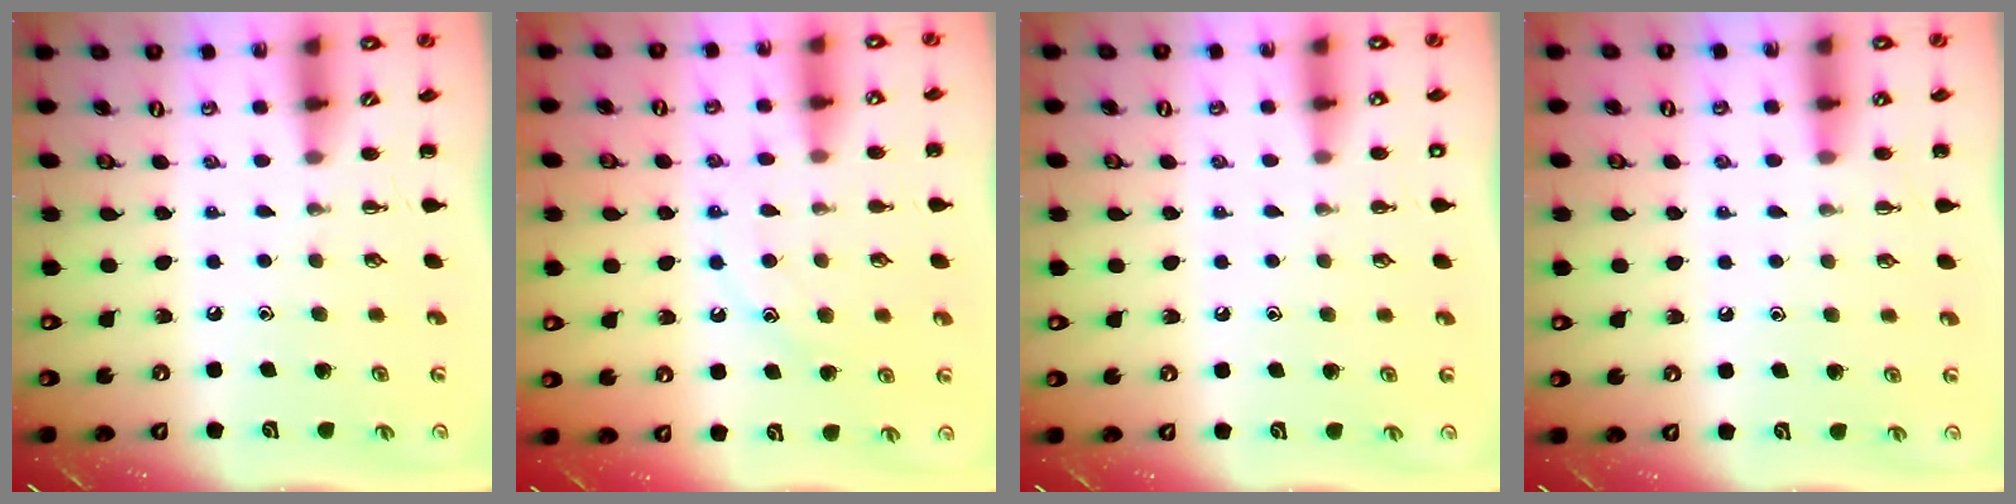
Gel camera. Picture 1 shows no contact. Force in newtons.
{"total": 11.5, "press": 11.4, "slide": 1.1}
{"total": 1.9, "press": 1.9, "slide": 0.2}
{"total": 3.9, "press": 3.7, "slide": 1.2}